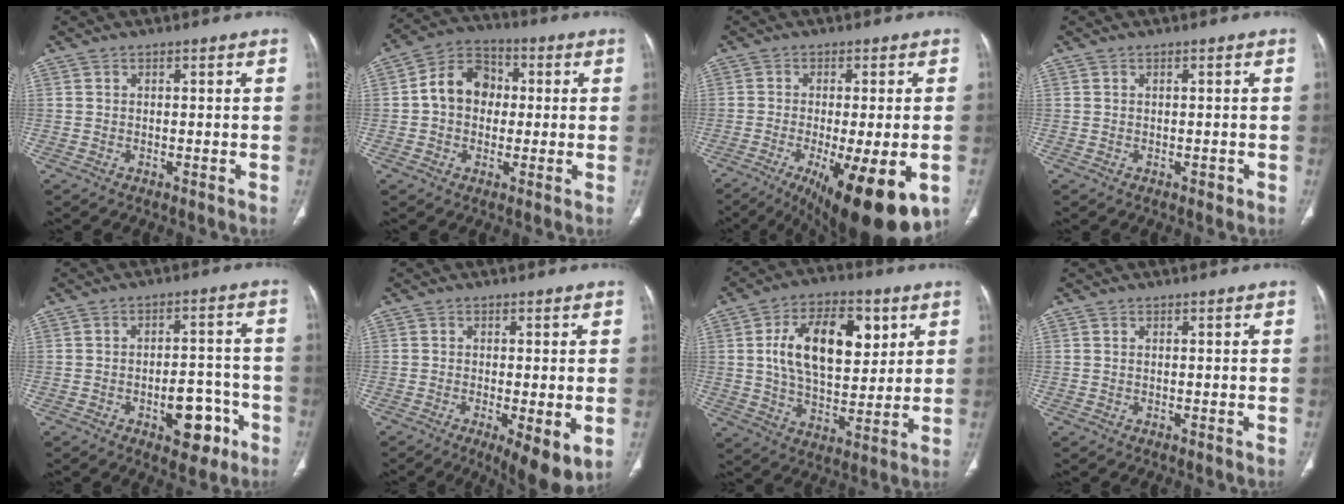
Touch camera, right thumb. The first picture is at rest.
{"total": 10.1, "force": [0.6, 8.1, 6.1], "torque": [-0.080, 0.027, -0.003]}
{"total": 17.4, "force": [-7.4, 4.9, 15.0], "torque": [-0.195, -0.021, -0.100]}
{"total": 0.7, "force": [-0.3, 0.4, 0.5], "torque": [-0.004, 0.001, -0.003]}
{"total": 9.2, "force": [-4.1, 4.9, 6.6], "torque": [-0.061, 0.035, -0.049]}
{"total": 8.2, "force": [-2.6, 2.2, 7.5], "torque": [-0.113, -0.020, -0.037]}
{"total": 17.9, "force": [5.1, 10.1, 13.9], "torque": [-0.196, -0.012, 0.089]}
{"total": 0.0}